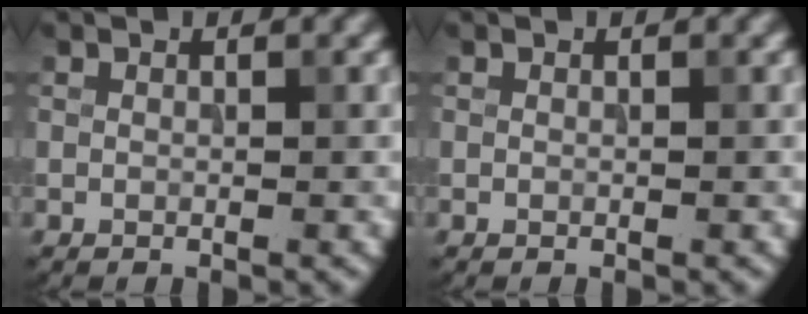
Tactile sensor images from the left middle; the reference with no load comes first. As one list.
[{"total": 0.0}]